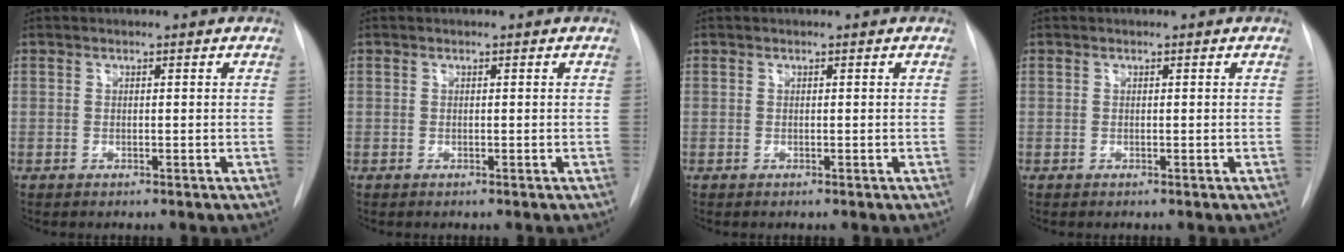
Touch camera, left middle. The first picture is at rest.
{"total": 0.0}
{"total": 0.0}
{"total": 0.0}